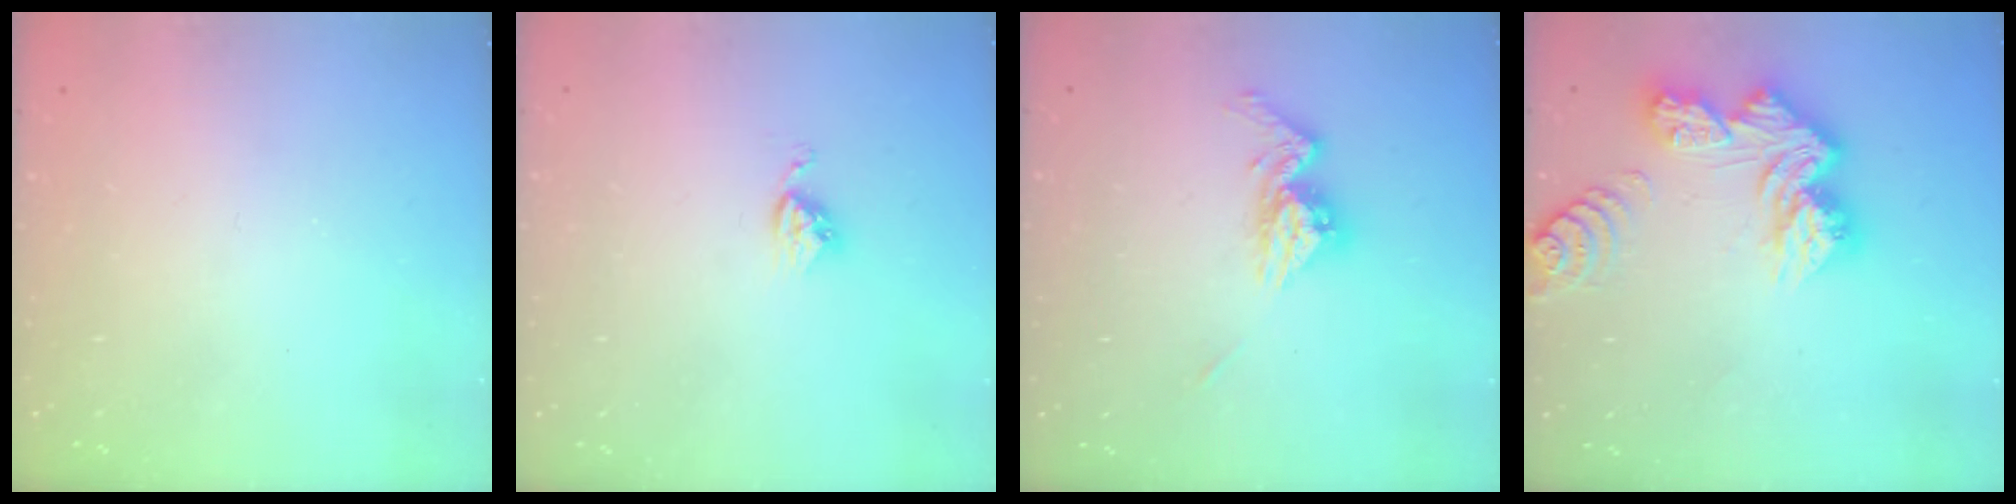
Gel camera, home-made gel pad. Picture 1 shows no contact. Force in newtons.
{"total": 3.9, "press": 3.9, "slide": 0.4}
{"total": 10.6, "press": 10.6, "slide": 1.0}
{"total": 14.2, "press": 14.1, "slide": 1.6}